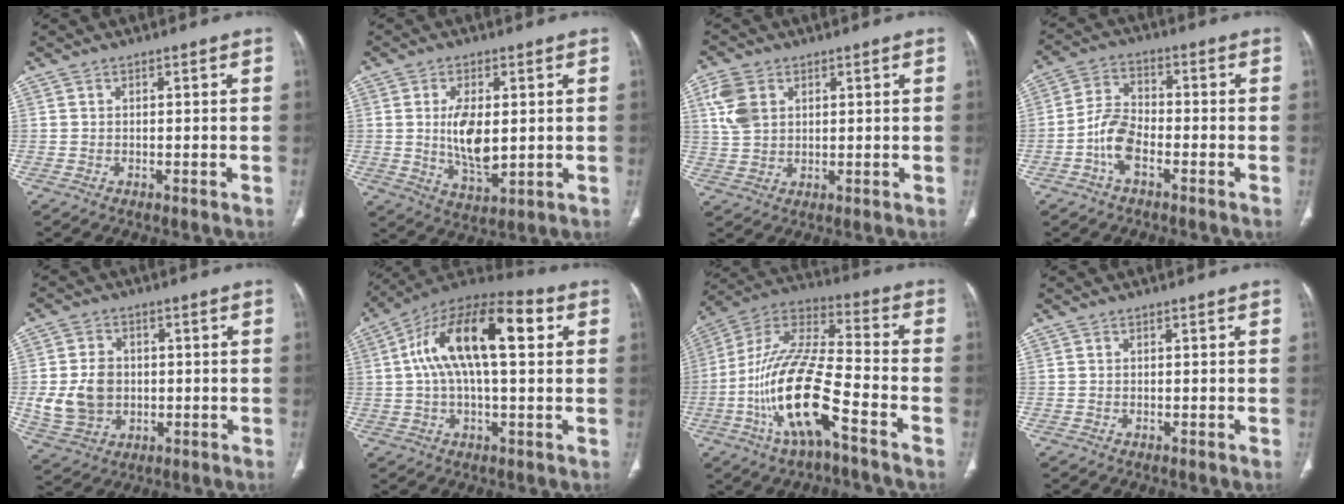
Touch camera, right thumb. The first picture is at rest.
{"total": 9.2, "force": [0.7, 4.5, 8.0], "torque": [-0.139, -0.019, 0.021]}
{"total": 6.9, "force": [2.5, 4.9, 4.1], "torque": [-0.082, -0.002, 0.053]}
{"total": 7.2, "force": [-3.0, 3.8, 5.3], "torque": [-0.105, 0.025, -0.064]}
{"total": 9.8, "force": [-0.3, 7.9, 5.8], "torque": [-0.097, 0.003, 0.008]}
{"total": 19.6, "force": [4.5, 8.3, 17.2], "torque": [-0.290, 0.037, 0.064]}
{"total": 18.9, "force": [-7.6, 5.3, 16.5], "torque": [-0.337, 0.047, -0.142]}
{"total": 0.0}